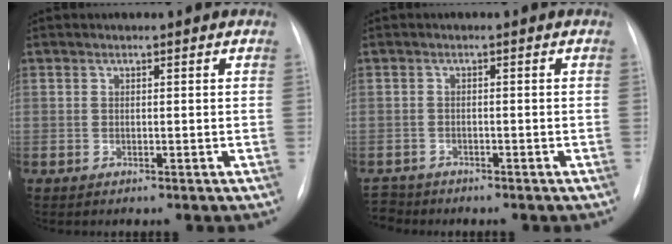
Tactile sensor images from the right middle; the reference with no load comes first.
{"total": 3.1, "force": [-2.9, 1.2, -0.5], "torque": [0.006, -0.005, -0.053]}